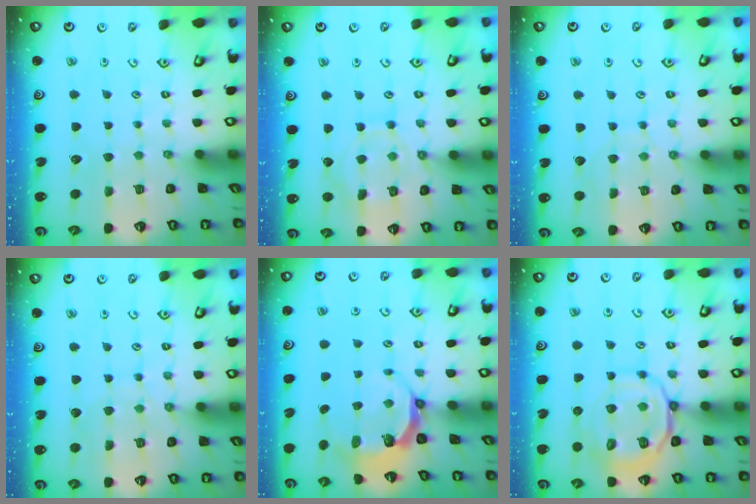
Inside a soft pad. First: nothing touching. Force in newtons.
{"total": 10.7, "press": 10.7, "slide": 0.9}
{"total": 5.6, "press": 5.6, "slide": 0.5}
{"total": 5.4, "press": 5.4, "slide": 0.5}
{"total": 5.4, "press": 4.3, "slide": 3.2}
{"total": 12.0, "press": 11.9, "slide": 1.8}